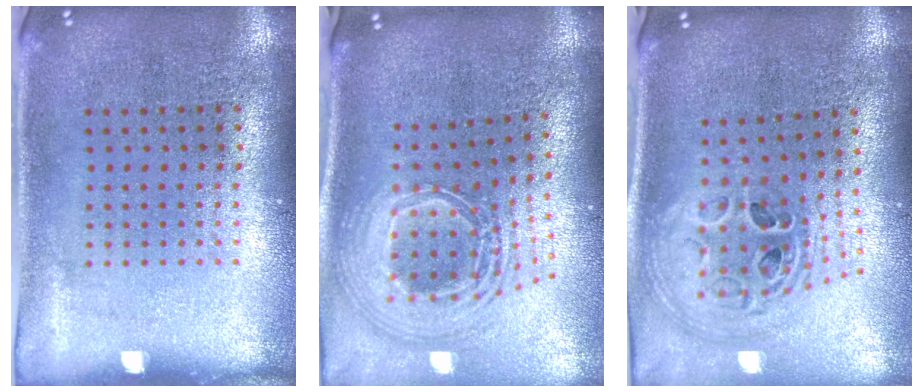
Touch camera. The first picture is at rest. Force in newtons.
{"total": 2.7, "press": 1.9, "slide": 2.0}
{"total": 1.8, "press": 1.6, "slide": 1.0}